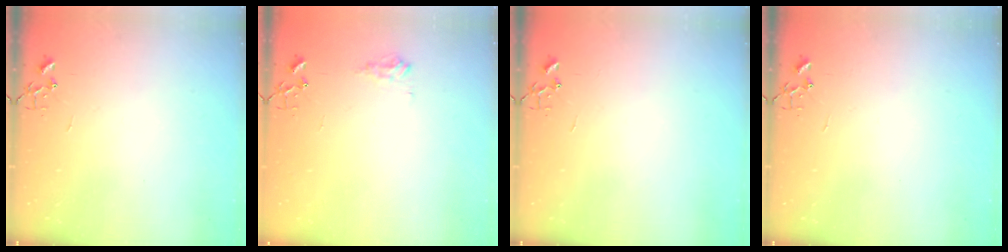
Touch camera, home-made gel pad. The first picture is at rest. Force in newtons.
{"total": 7.5, "press": 7.5, "slide": 0.3}
{"total": 0.0}
{"total": 0.0}